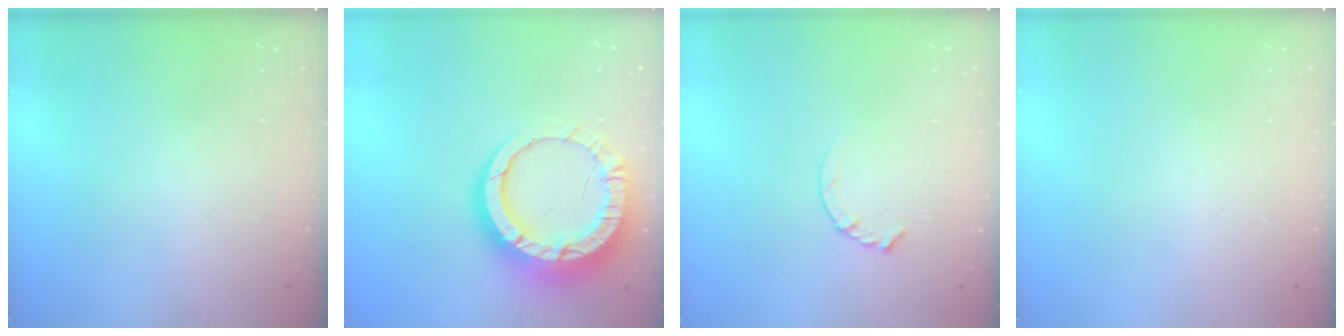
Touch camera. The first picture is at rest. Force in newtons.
{"total": 17.7, "press": 17.7, "slide": 1.5}
{"total": 2.8, "press": 2.8, "slide": 0.4}
{"total": 0.0}